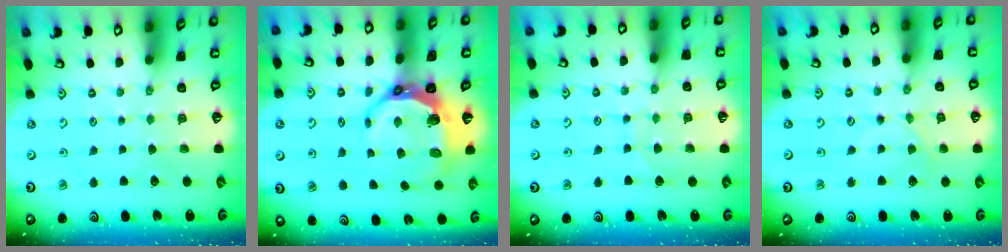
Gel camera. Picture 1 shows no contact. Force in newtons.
{"total": 9.7, "press": 8.4, "slide": 4.8}
{"total": 5.6, "press": 5.6, "slide": 0.1}
{"total": 1.5, "press": 1.5, "slide": 0.4}